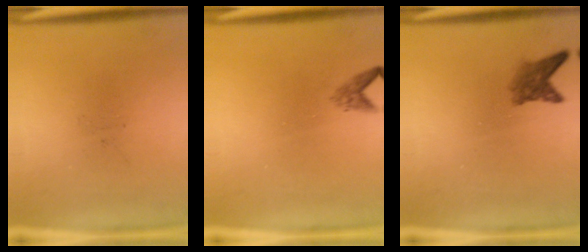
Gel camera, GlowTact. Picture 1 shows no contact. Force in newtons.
{"total": 1.3}
{"total": 2.9}